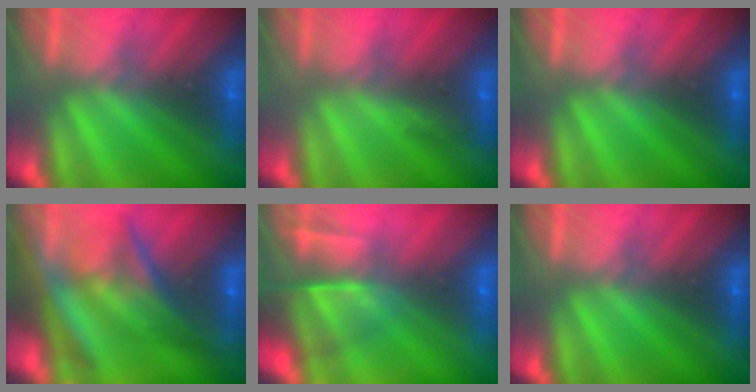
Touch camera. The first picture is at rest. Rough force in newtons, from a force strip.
{"total": 2.8}
{"total": 0.0}
{"total": 7.3}
{"total": 5.8}
{"total": 0.0}